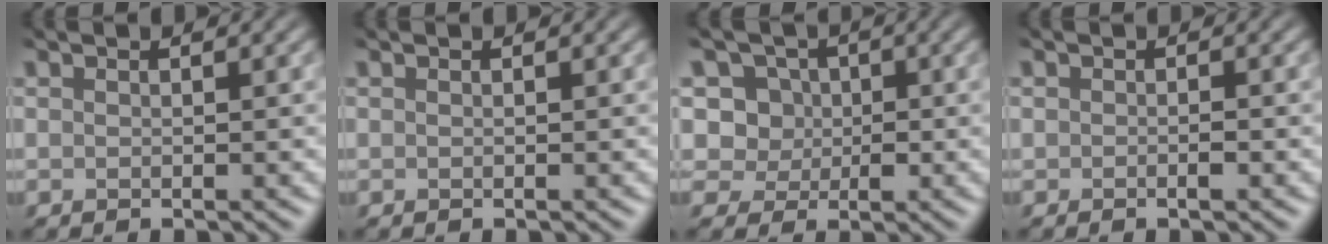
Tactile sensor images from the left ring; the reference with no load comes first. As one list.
[{"total": 0.0}, {"total": 4.1, "force": [0.5, 3.8, 1.4], "torque": [-0.022, -0.008, 0.006]}, {"total": 0.6, "force": [-0.6, 0.1, 0.2], "torque": [-0.011, -0.006, -0.003]}]